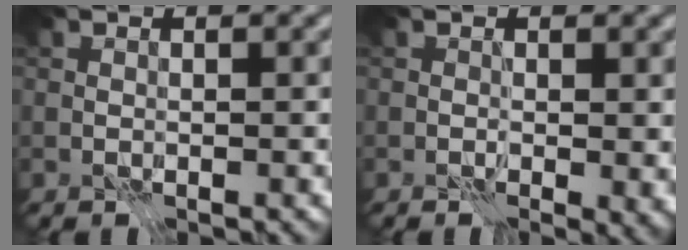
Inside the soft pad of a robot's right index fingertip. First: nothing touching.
{"total": 1.3, "force": [0.1, 0.6, 1.2], "torque": [-0.020, -0.003, 0.002]}